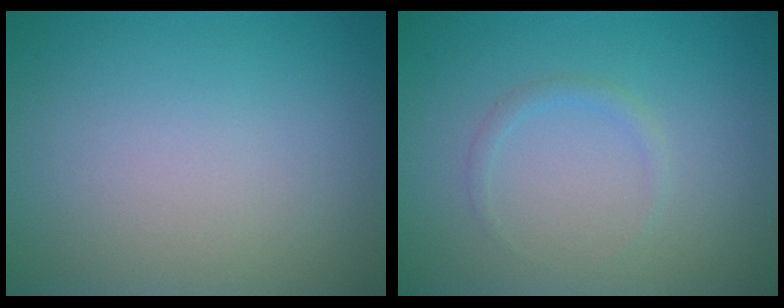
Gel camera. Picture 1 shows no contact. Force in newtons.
{"total": 0.9, "press": 0.9, "slide": 0.0}